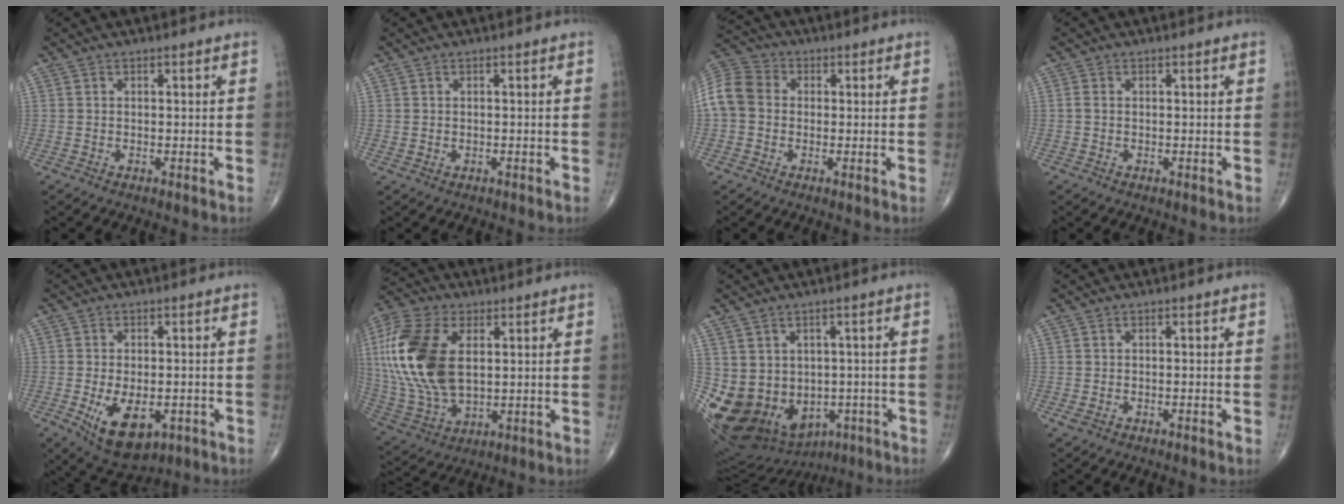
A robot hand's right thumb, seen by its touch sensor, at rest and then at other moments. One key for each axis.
{"total": 0.6, "fx": -0.1, "fy": 0.4, "fz": 0.3, "tx": -0.008, "ty": 0.006, "tz": 0.002}
{"total": 10.1, "fx": 0.2, "fy": 8.5, "fz": 5.6, "tx": -0.113, "ty": 0.029, "tz": -0.006}
{"total": 0.9, "fx": 0.0, "fy": 0.6, "fz": 0.7, "tx": -0.015, "ty": 0.000, "tz": -0.001}
{"total": 10.6, "fx": -3.5, "fy": 5.8, "fz": 8.1, "tx": -0.120, "ty": -0.001, "tz": -0.039}
{"total": 22.2, "fx": 3.7, "fy": 12.6, "fz": 17.8, "tx": -0.393, "ty": -0.015, "tz": 0.069}
{"total": 16.2, "fx": -3.9, "fy": 13.1, "fz": 8.7, "tx": -0.140, "ty": 0.012, "tz": -0.028}
{"total": 1.4, "fx": -0.7, "fy": 0.7, "fz": 1.0, "tx": -0.023, "ty": 0.006, "tz": -0.009}